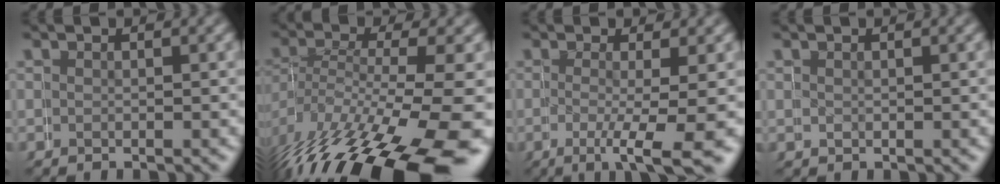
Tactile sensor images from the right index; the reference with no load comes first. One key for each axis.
{"total": 9.8, "fx": -5.1, "fy": 4.2, "fz": 7.2, "tx": -0.128, "ty": -0.031, "tz": -0.052}
{"total": 4.1, "fx": -2.2, "fy": -0.4, "fz": 3.5, "tx": -0.044, "ty": -0.015, "tz": -0.026}
{"total": 1.1, "fx": 0.9, "fy": 0.1, "fz": -0.6, "tx": 0.007, "ty": 0.000, "tz": 0.016}